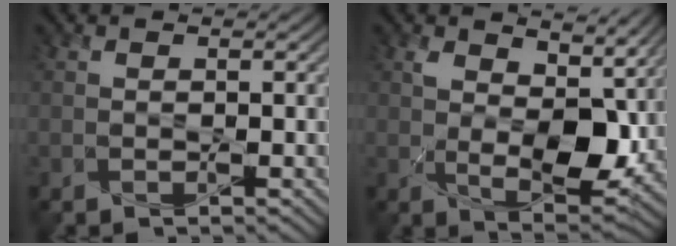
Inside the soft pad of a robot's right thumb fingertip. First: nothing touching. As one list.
[{"total": 7.9, "force": [2.9, 4.3, 6.0], "torque": [-0.118, -0.018, 0.052]}]